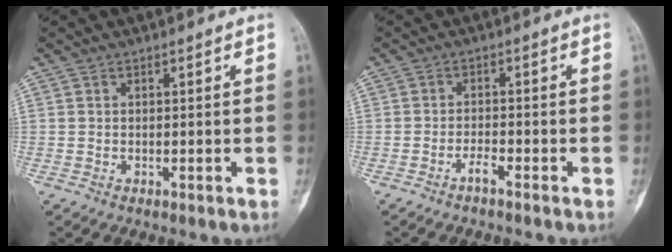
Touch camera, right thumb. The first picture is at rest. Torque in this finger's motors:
{"motor_torque": [0.42, 1.61, -0.09, -0.03, -0.08]}